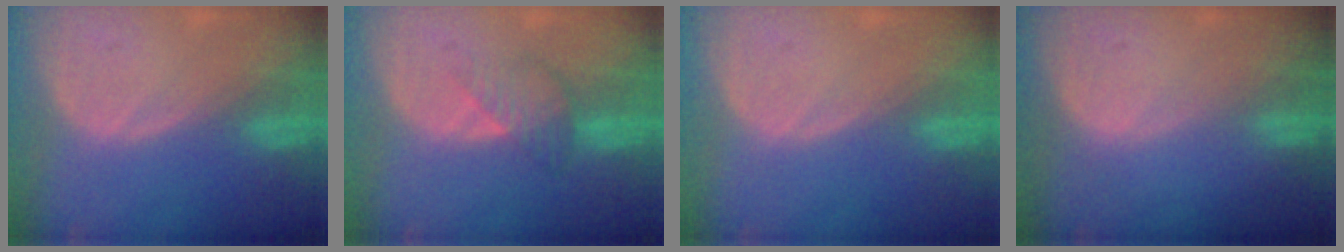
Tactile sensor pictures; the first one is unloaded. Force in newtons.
{"total": 3.7, "press": 3.6, "slide": 0.2}
{"total": 0.0}
{"total": 0.0}